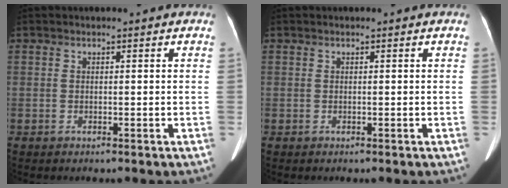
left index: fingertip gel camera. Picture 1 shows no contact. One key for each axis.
{"total": 0.0}